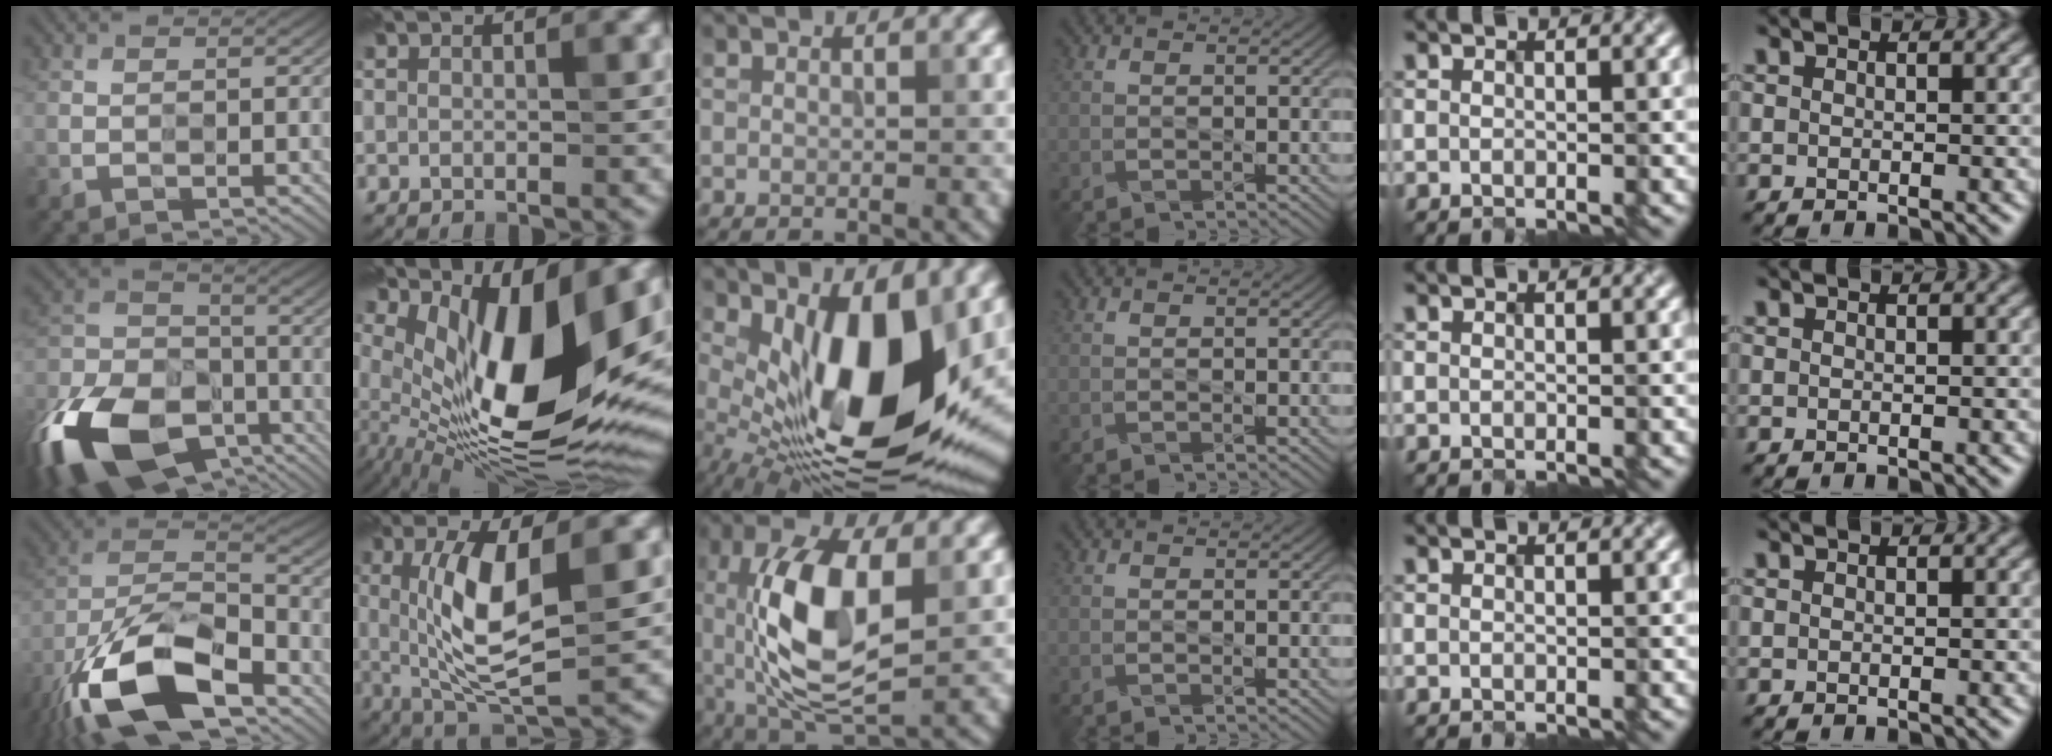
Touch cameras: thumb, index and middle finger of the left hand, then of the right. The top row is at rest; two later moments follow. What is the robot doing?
{"motion": "insert", "object": "pen cap and body"}